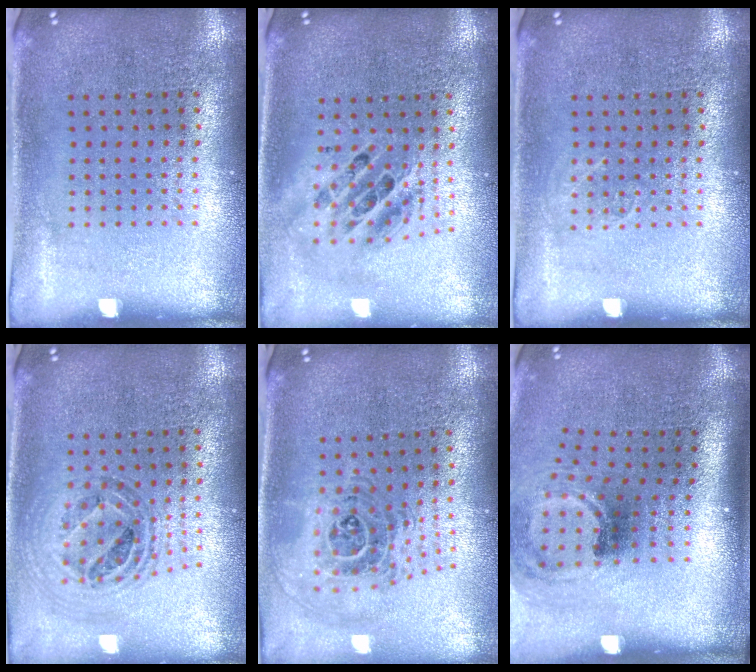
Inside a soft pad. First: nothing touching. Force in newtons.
{"total": 1.8, "press": 1.5, "slide": 1.1}
{"total": 0.8, "press": 0.8, "slide": 0.0}
{"total": 1.0, "press": 1.0, "slide": 0.1}
{"total": 1.3, "press": 1.2, "slide": 0.6}
{"total": 2.0, "press": 1.3, "slide": 1.5}